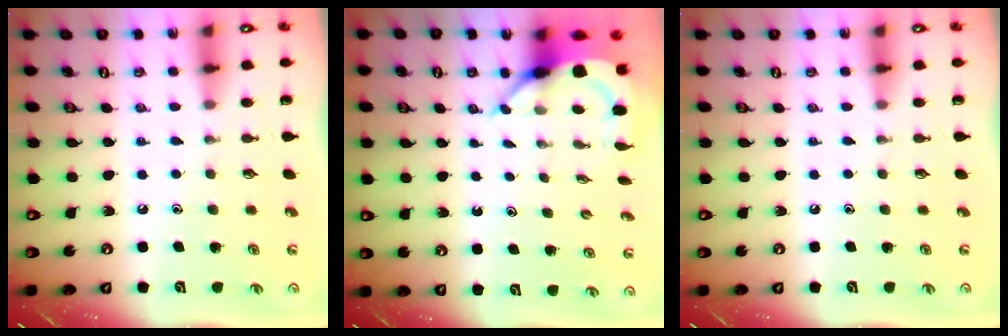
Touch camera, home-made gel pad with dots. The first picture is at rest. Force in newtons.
{"total": 5.2, "press": 5.1, "slide": 0.5}
{"total": 0.0}